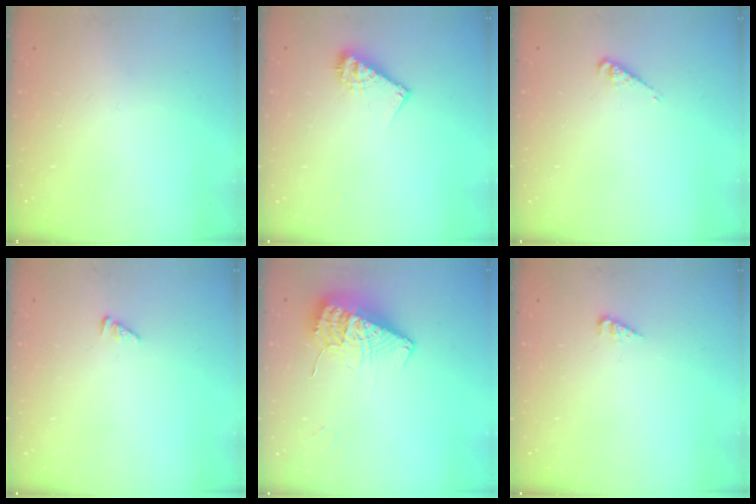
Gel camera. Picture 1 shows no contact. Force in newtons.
{"total": 9.3, "press": 9.3, "slide": 0.6}
{"total": 3.7, "press": 3.7, "slide": 0.5}
{"total": 1.7, "press": 1.7, "slide": 0.3}
{"total": 11.2, "press": 11.1, "slide": 1.4}
{"total": 2.6, "press": 2.6, "slide": 0.2}